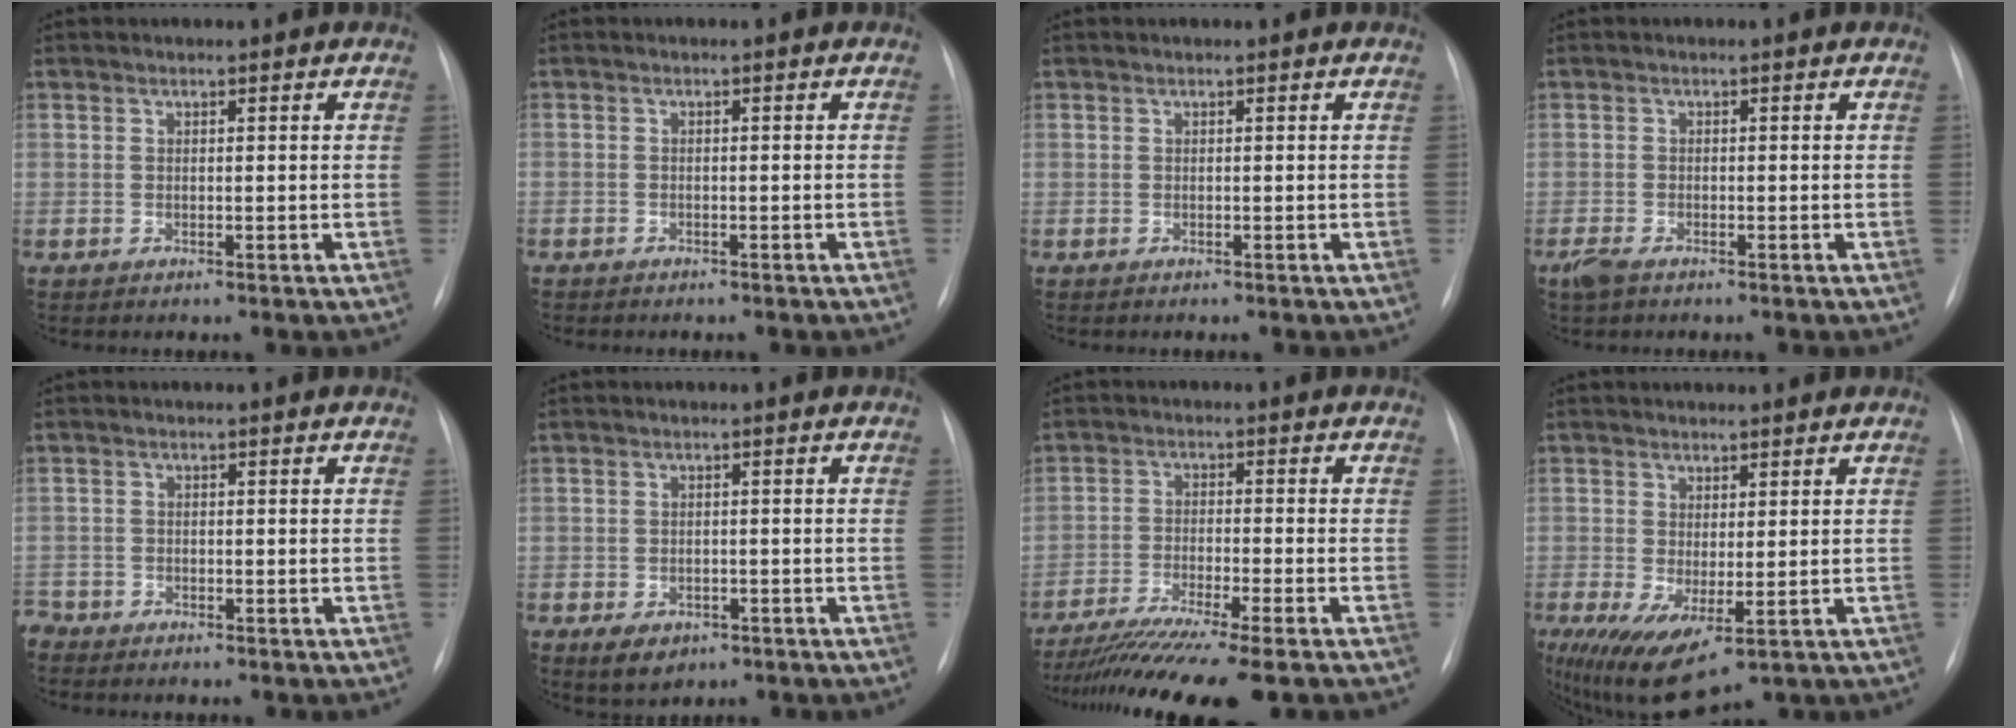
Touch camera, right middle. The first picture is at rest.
{"total": 1.9, "force": [-1.5, 0.9, 0.7], "torque": [-0.011, 0.000, -0.013]}
{"total": 0.0}
{"total": 2.6, "force": [-1.8, 0.9, 1.6], "torque": [-0.039, -0.007, -0.031]}
{"total": 2.3, "force": [-2.1, 0.9, -0.1], "torque": [0.004, -0.001, -0.038]}
{"total": 4.2, "force": [-2.4, 2.7, 2.0], "torque": [-0.034, -0.002, -0.027]}
{"total": 13.0, "force": [-10.6, -0.8, 7.5], "torque": [-0.119, -0.037, -0.167]}
{"total": 8.1, "force": [-1.8, 2.8, 7.4], "torque": [-0.129, -0.020, -0.010]}